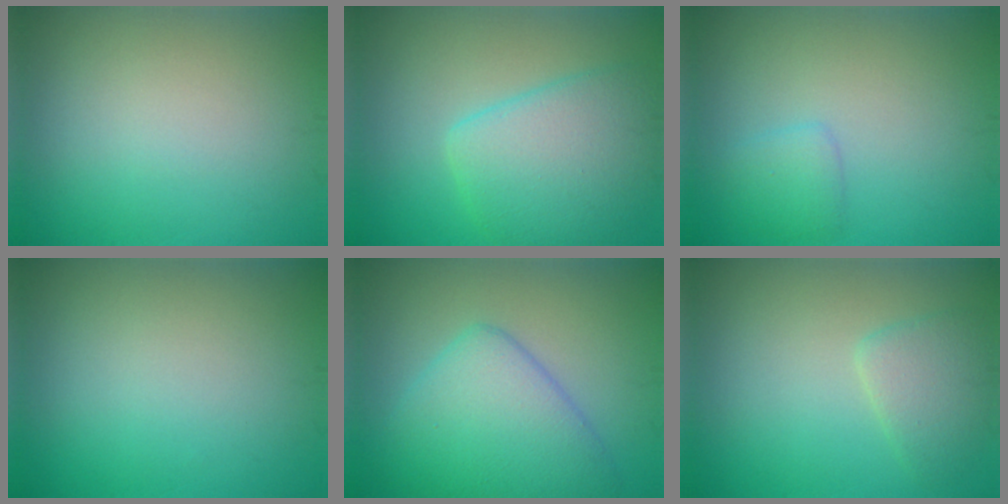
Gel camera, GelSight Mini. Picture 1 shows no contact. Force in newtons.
{"total": 6.3, "press": 6.2, "slide": 0.5}
{"total": 1.6, "press": 1.6, "slide": 0.0}
{"total": 0.0}
{"total": 6.7, "press": 6.7, "slide": 0.2}
{"total": 2.6, "press": 2.6, "slide": 0.3}